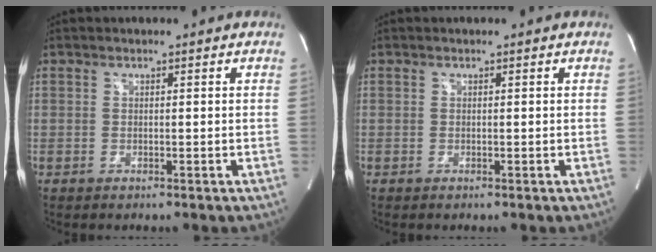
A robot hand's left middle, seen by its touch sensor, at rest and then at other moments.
{"total": 0.0}